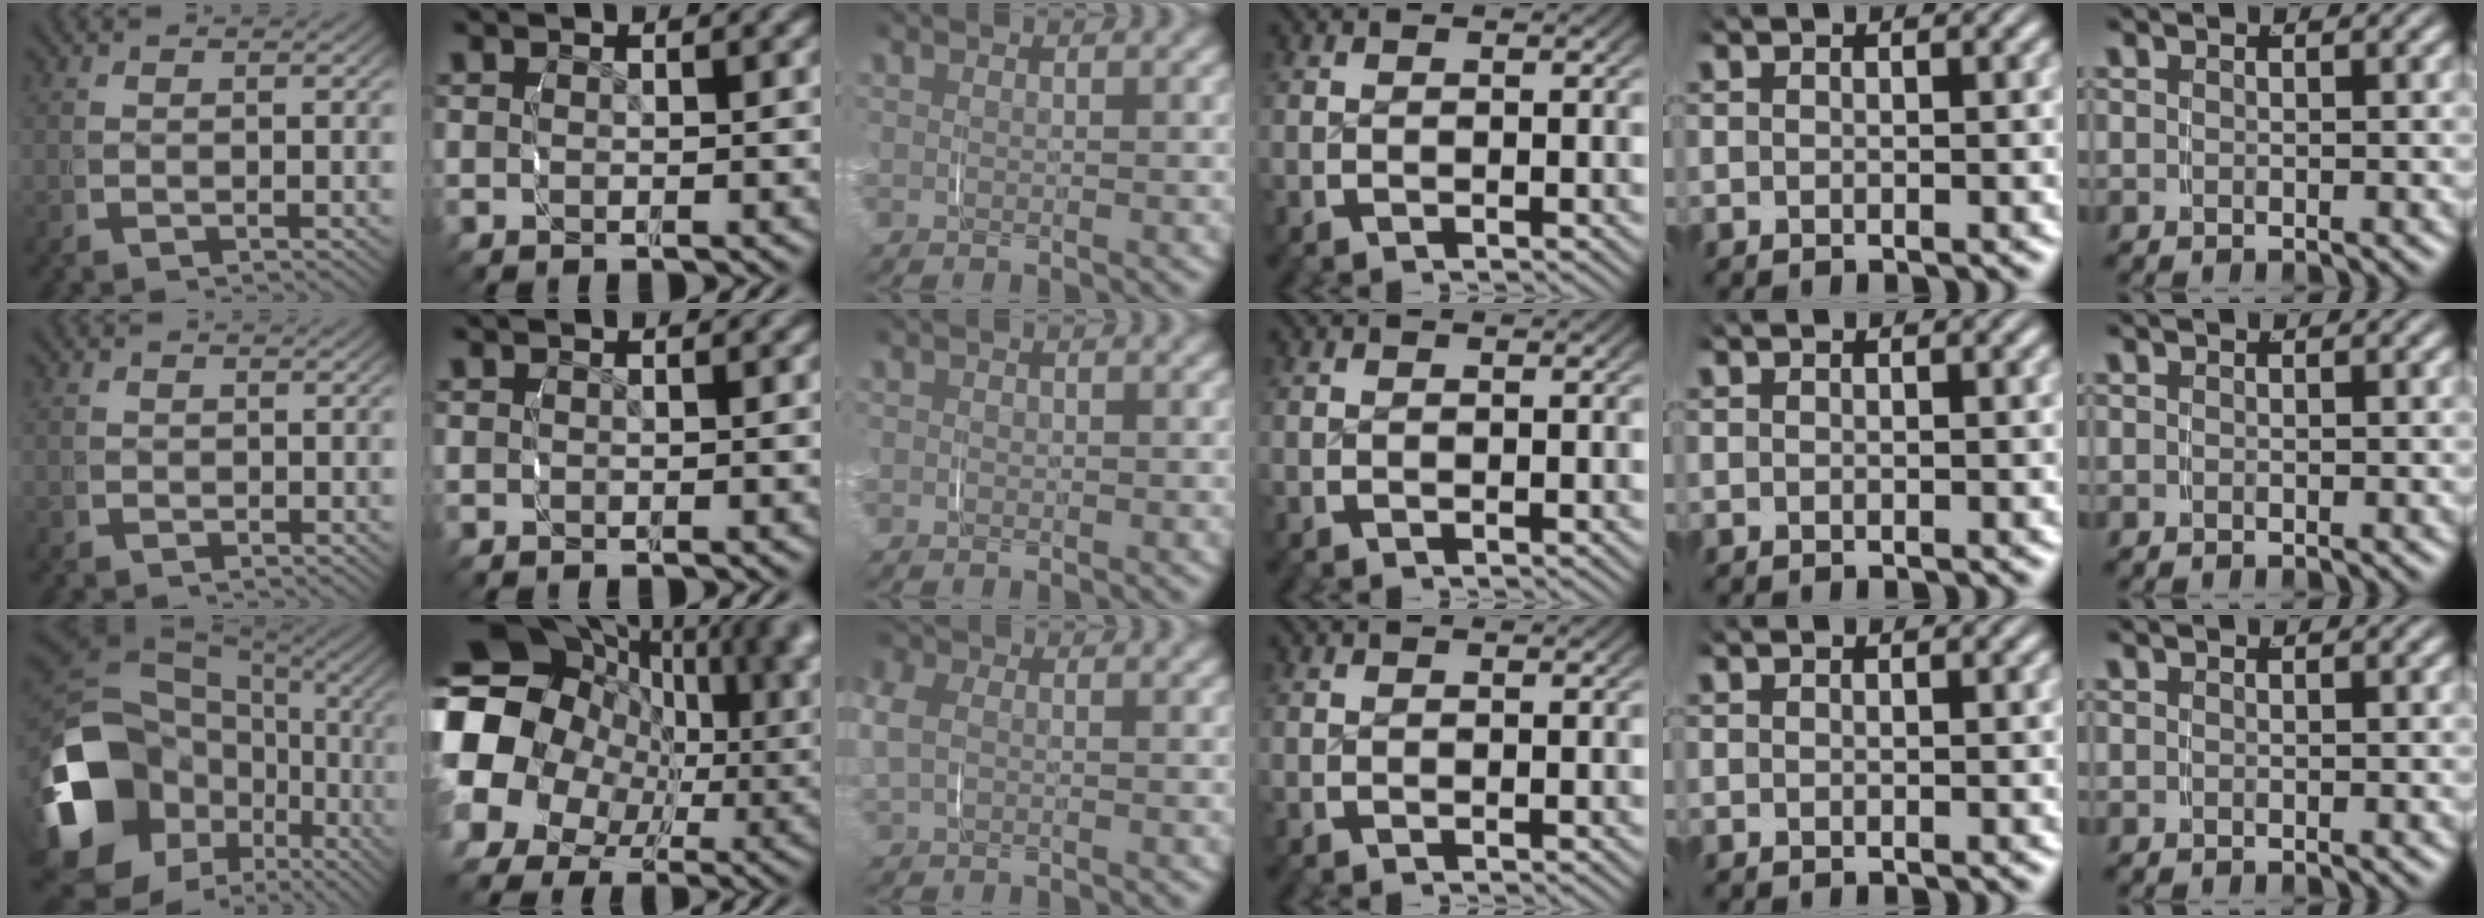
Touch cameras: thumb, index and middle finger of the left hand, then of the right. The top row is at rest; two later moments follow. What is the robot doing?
{"motion": "grasp_and_lifting", "object": "knife"}